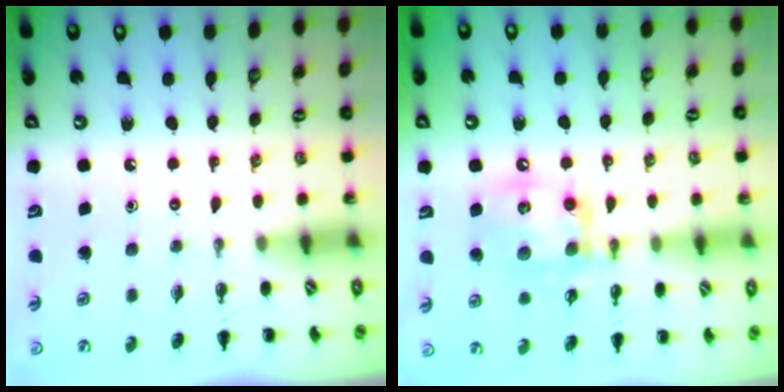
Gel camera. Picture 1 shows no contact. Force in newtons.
{"total": 14.6, "press": 14.4, "slide": 2.4}